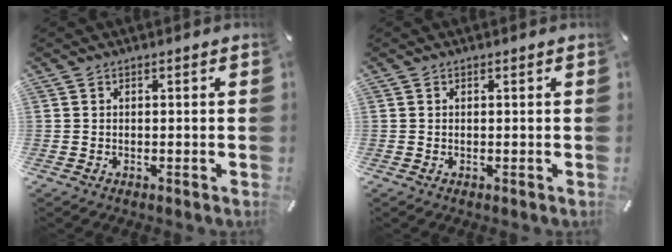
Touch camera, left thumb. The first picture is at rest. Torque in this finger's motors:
{"motor_torque": [-0.23, 0.04, -0.11, -0.01, -0.01]}